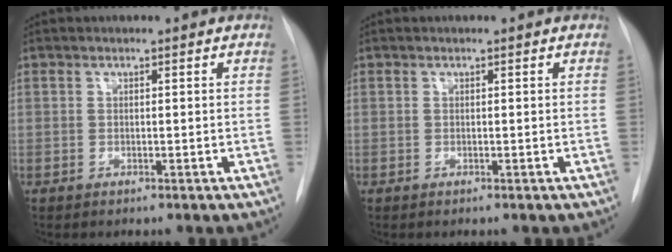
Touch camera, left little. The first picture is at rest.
{"total": 0.0}